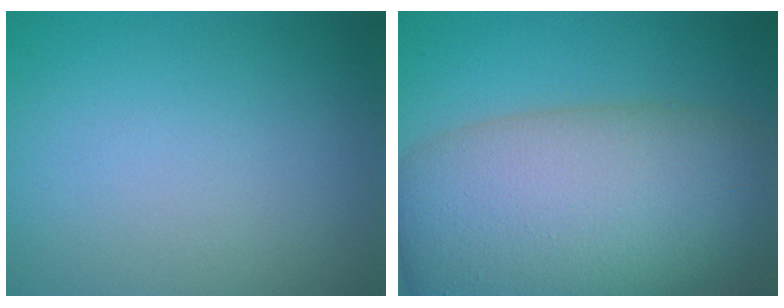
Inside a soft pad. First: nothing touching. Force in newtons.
{"total": 12.7, "press": 12.6, "slide": 0.7}